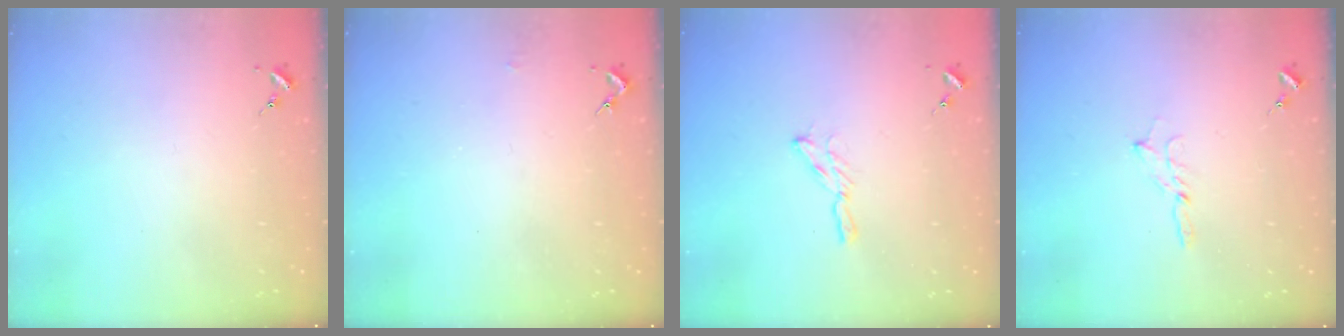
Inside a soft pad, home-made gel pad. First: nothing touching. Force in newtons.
{"total": 1.4, "press": 1.4, "slide": 0.1}
{"total": 5.3, "press": 5.3, "slide": 0.5}
{"total": 2.5, "press": 2.5, "slide": 0.2}